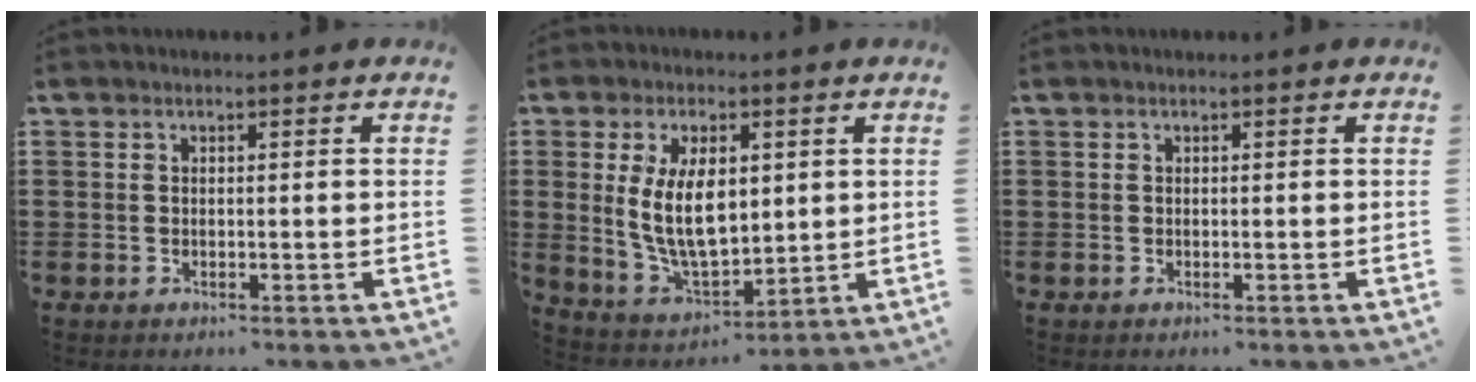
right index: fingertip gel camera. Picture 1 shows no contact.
{"total": 10.6, "force": [1.6, 5.6, 8.8], "torque": [-0.183, 0.004, 0.027]}
{"total": 0.0}